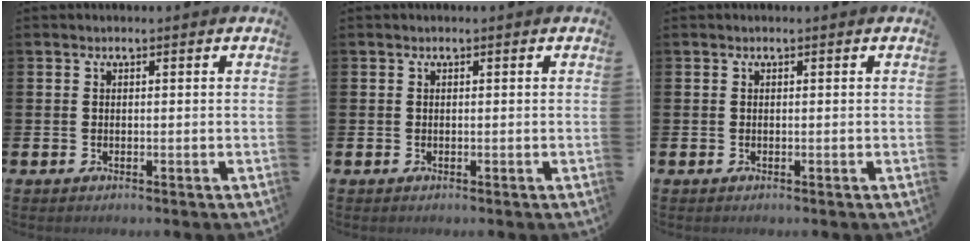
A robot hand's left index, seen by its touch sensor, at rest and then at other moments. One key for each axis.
{"total": 0.0}
{"total": 0.0}